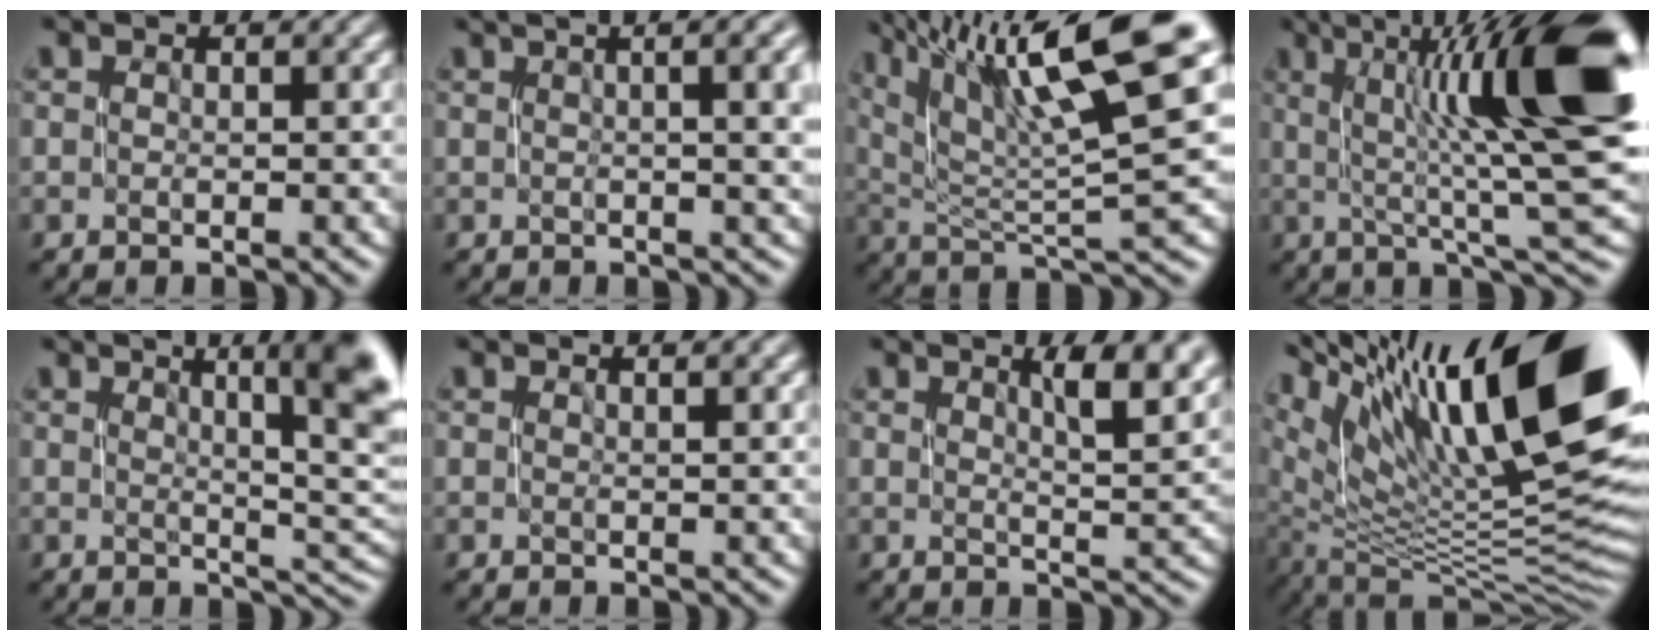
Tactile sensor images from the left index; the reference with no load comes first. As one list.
[{"total": 10.9, "force": [3.2, 4.5, 9.4], "torque": [-0.096, 0.042, 0.028]}, {"total": 13.3, "force": [6.8, 2.9, 11.1], "torque": [-0.180, 0.024, 0.121]}, {"total": 14.2, "force": [3.9, 2.7, 13.4], "torque": [-0.176, 0.011, 0.066]}, {"total": 8.9, "force": [2.7, 2.3, 8.1], "torque": [-0.088, 0.010, 0.036]}, {"total": 0.9, "force": [0.5, 0.3, 0.7], "torque": [-0.004, 0.004, 0.005]}, {"total": 5.1, "force": [2.2, 1.4, 4.4], "torque": [-0.052, -0.002, 0.035]}, {"total": 16.8, "force": [8.0, 5.1, 13.9], "torque": [-0.240, 0.018, 0.152]}]